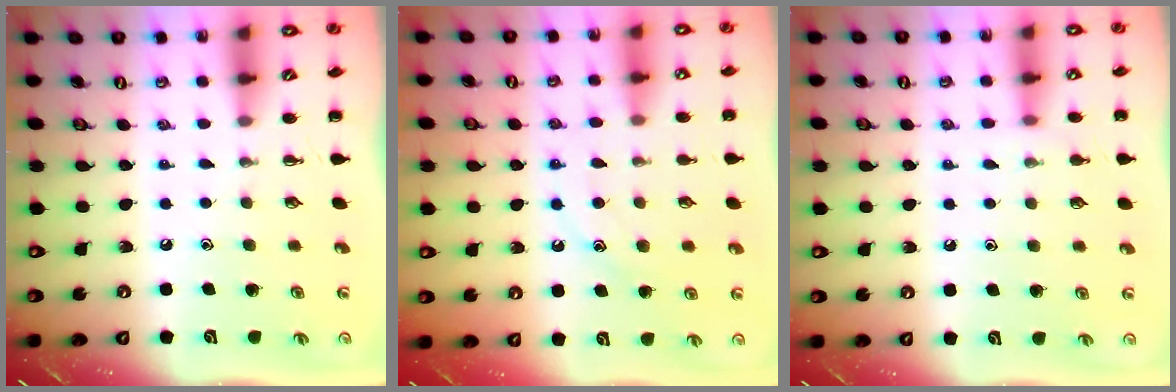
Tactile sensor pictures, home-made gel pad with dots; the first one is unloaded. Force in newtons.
{"total": 11.5, "press": 11.4, "slide": 1.1}
{"total": 4.9, "press": 4.8, "slide": 1.2}